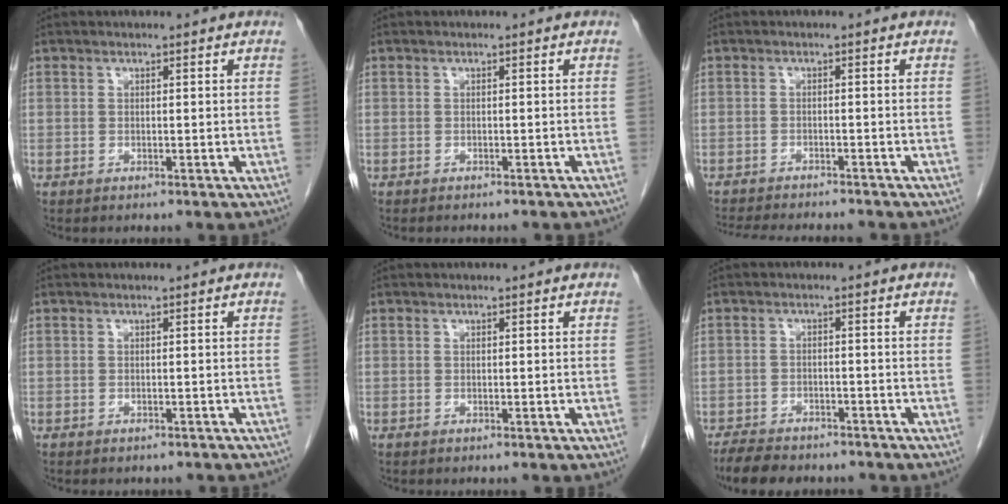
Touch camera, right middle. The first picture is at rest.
{"total": 4.4, "force": [-3.9, 0.8, 1.8], "torque": [-0.024, -0.008, -0.045]}
{"total": 10.6, "force": [-9.7, 1.8, 4.0], "torque": [-0.062, -0.009, -0.132]}
{"total": 3.8, "force": [-3.3, 1.5, 1.3], "torque": [-0.015, -0.003, -0.035]}
{"total": 0.0}
{"total": 8.0, "force": [-6.9, 2.6, 3.0], "torque": [-0.049, -0.011, -0.105]}